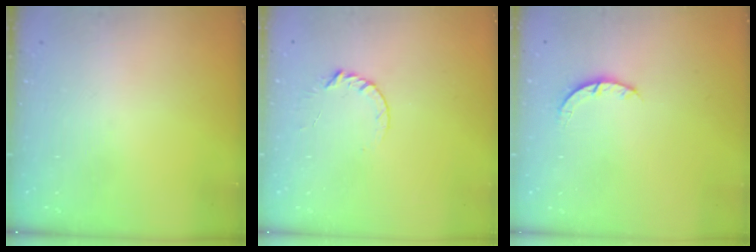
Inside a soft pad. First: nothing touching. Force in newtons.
{"total": 4.6, "press": 4.6, "slide": 0.5}
{"total": 2.9, "press": 2.9, "slide": 0.4}